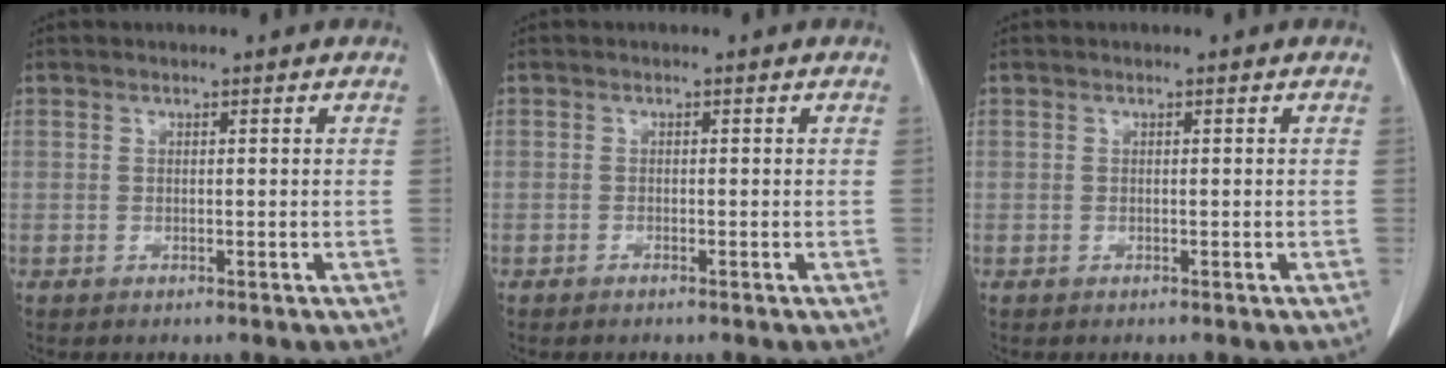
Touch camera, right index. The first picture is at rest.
{"total": 0.6, "force": [-0.5, 0.0, 0.3], "torque": [-0.012, -0.001, -0.007]}
{"total": 0.0}